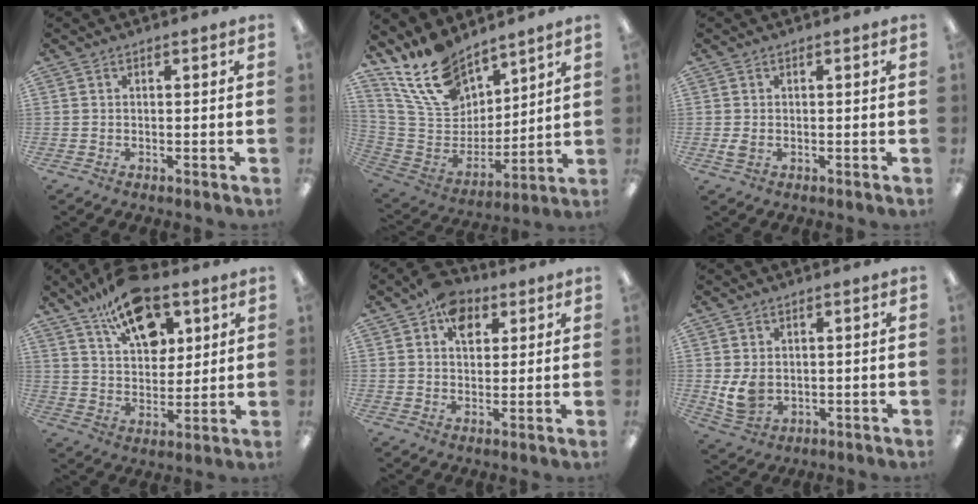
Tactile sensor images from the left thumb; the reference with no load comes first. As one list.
[{"total": 17.6, "force": [13.2, 9.1, 7.4], "torque": [-0.163, -0.071, 0.251]}, {"total": 1.9, "force": [-0.1, 1.2, 1.5], "torque": [-0.026, -0.003, -0.004]}, {"total": 16.0, "force": [10.2, 8.5, 9.0], "torque": [-0.145, -0.043, 0.182]}, {"total": 7.7, "force": [3.8, 5.3, 4.2], "torque": [-0.055, -0.007, 0.065]}, {"total": 5.7, "force": [0.9, 4.3, 3.7], "torque": [-0.087, -0.004, 0.016]}]